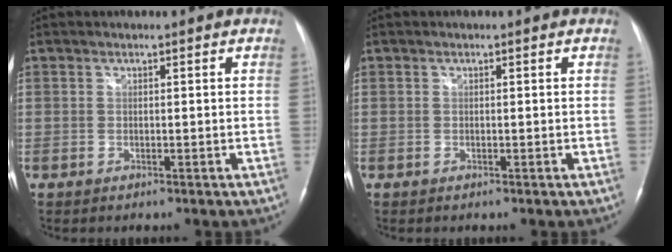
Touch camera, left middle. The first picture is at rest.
{"total": 0.0}